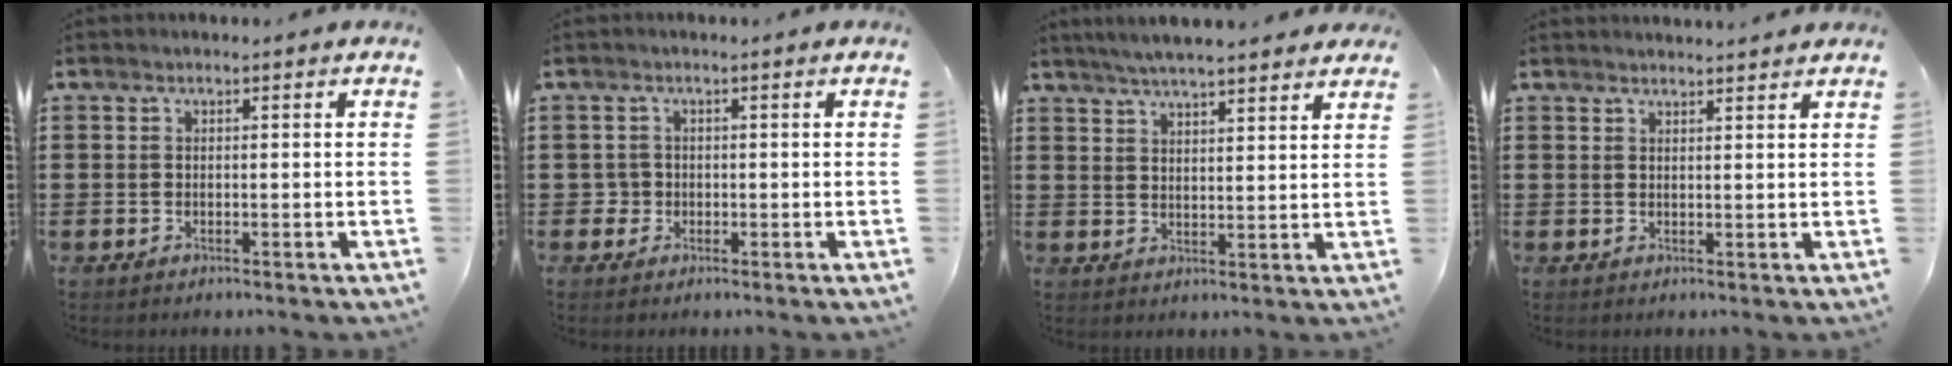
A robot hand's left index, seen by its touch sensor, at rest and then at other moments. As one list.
[{"total": 1.6, "force": [-0.3, 1.5, 0.1], "torque": [-0.008, 0.005, -0.010]}, {"total": 4.5, "force": [4.3, 0.0, 1.4], "torque": [-0.041, -0.014, 0.076]}, {"total": 1.6, "force": [1.6, -0.2, 0.1], "torque": [-0.006, 0.000, 0.031]}]